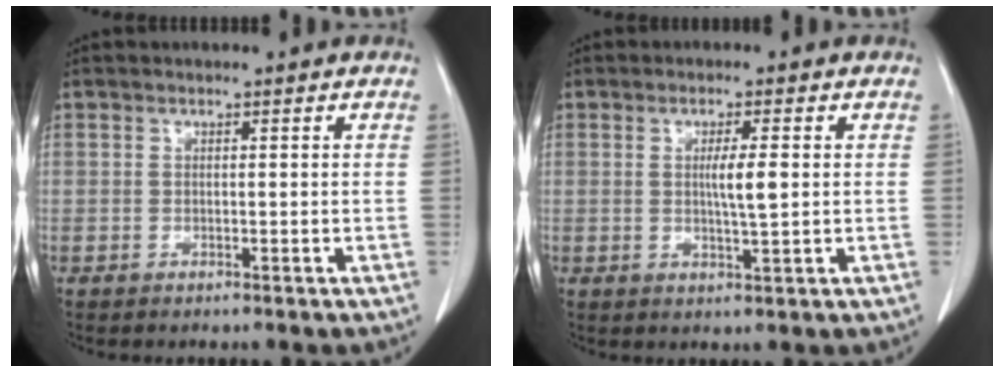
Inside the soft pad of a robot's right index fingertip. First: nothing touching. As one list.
[{"total": 3.9, "force": [0.4, 0.2, 3.9], "torque": [-0.069, -0.005, 0.005]}]